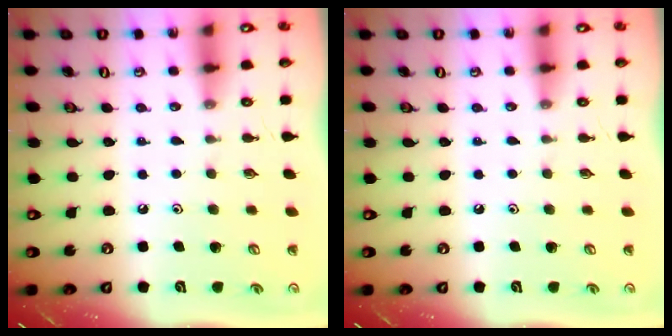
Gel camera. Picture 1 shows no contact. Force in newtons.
{"total": 0.0}